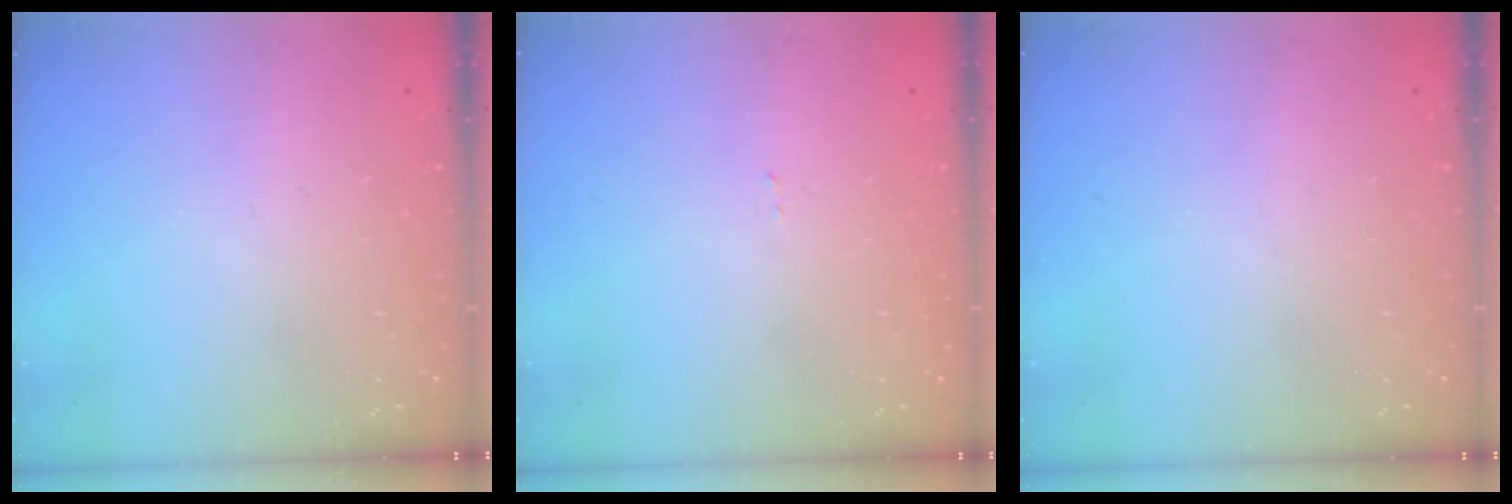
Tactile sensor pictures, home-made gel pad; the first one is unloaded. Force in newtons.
{"total": 1.6, "press": 1.6, "slide": 0.1}
{"total": 0.0}